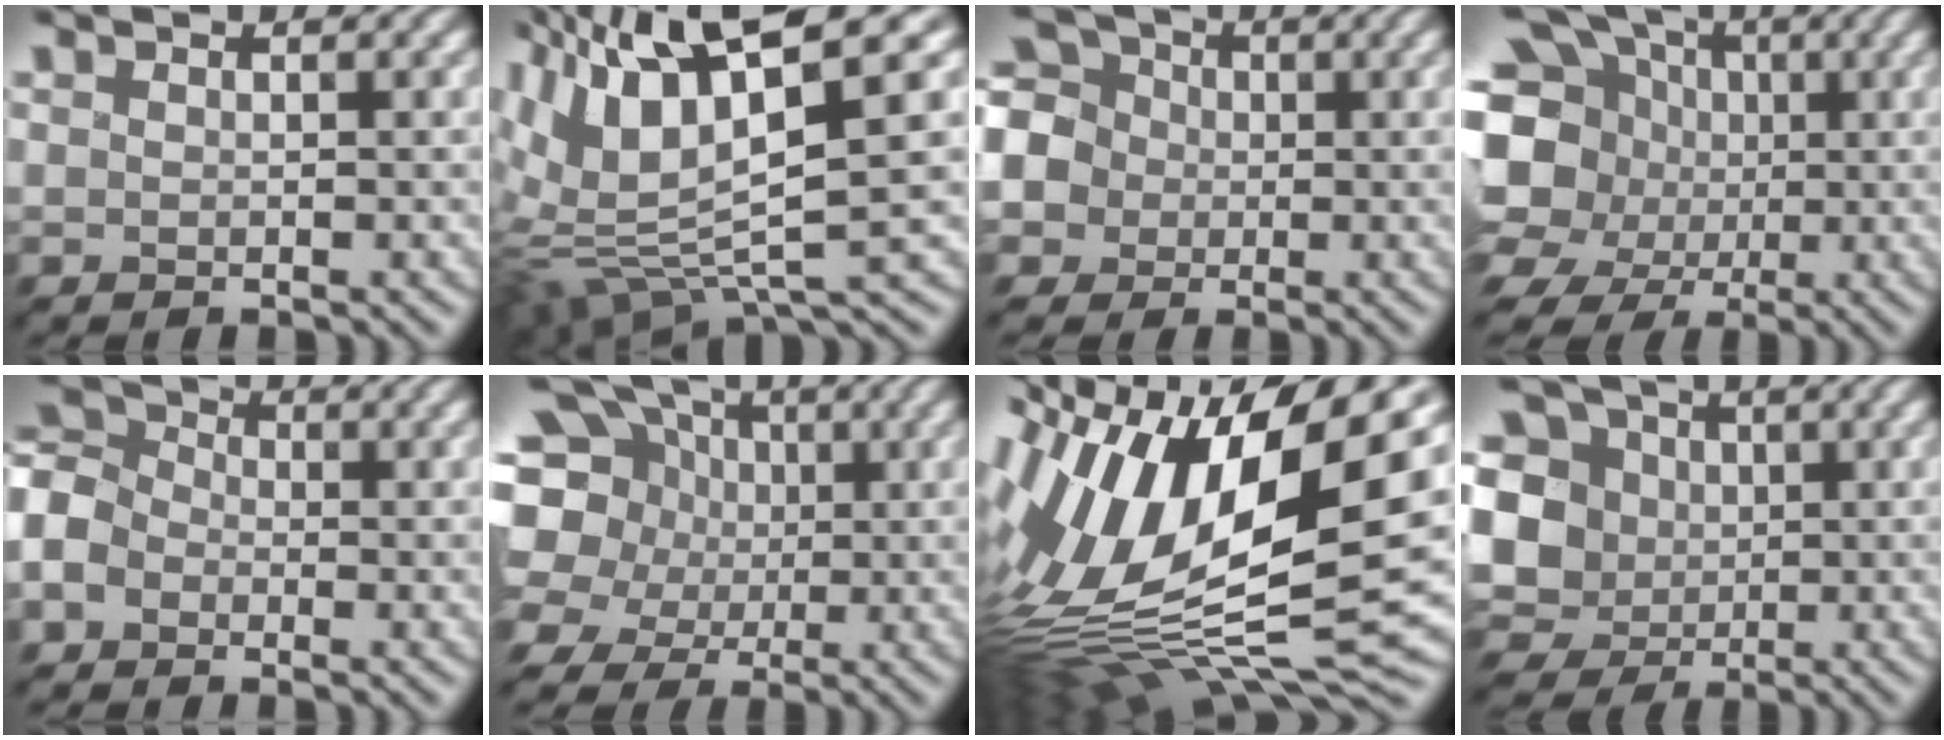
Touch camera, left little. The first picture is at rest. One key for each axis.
{"total": 10.8, "fx": 3.2, "fy": 3.3, "fz": 9.7, "tx": -0.186, "ty": 0.007, "tz": 0.059}
{"total": 9.2, "fx": -0.2, "fy": 8.3, "fz": 3.9, "tx": -0.093, "ty": 0.029, "tz": -0.045}
{"total": 14.6, "fx": 0.7, "fy": 12.7, "fz": 7.1, "tx": -0.200, "ty": 0.027, "tz": -0.022}
{"total": 7.1, "fx": -2.5, "fy": 5.7, "fz": 3.5, "tx": -0.091, "ty": 0.000, "tz": -0.064}
{"total": 15.4, "fx": 3.6, "fy": 12.9, "fz": 7.5, "tx": -0.190, "ty": 0.032, "tz": 0.026}
{"total": 18.2, "fx": 0.4, "fy": 8.4, "fz": 16.1, "tx": -0.324, "ty": 0.008, "tz": -0.005}
{"total": 15.0, "fx": 1.1, "fy": 13.0, "fz": 7.3, "tx": -0.187, "ty": 0.025, "tz": -0.008}